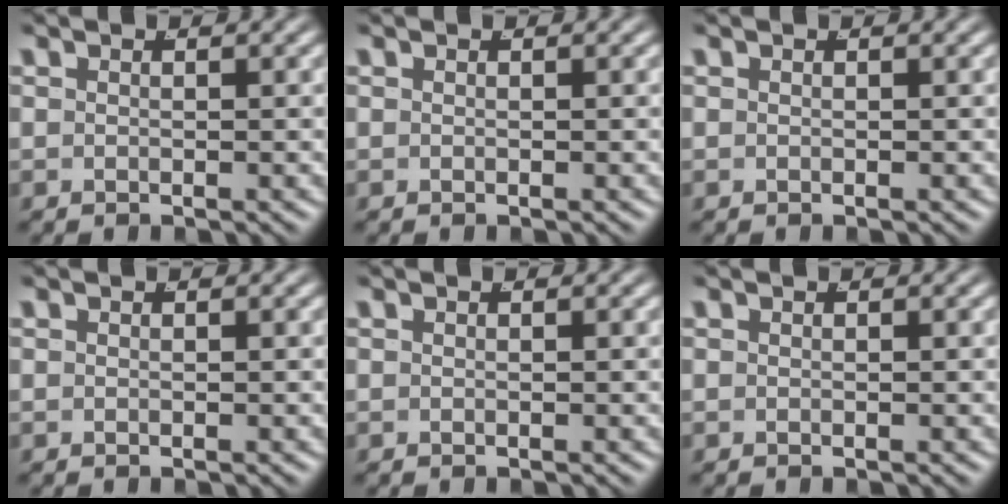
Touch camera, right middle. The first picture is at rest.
{"total": 0.0}
{"total": 0.0}
{"total": 0.0}
{"total": 0.0}
{"total": 0.0}